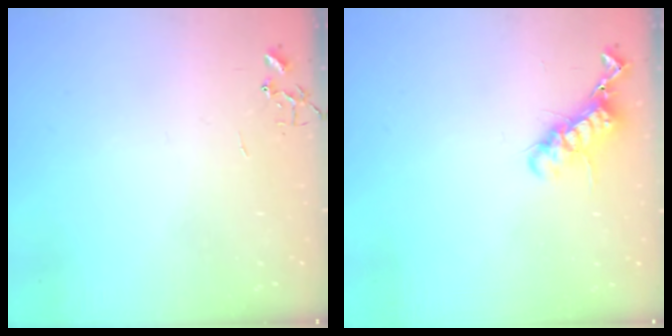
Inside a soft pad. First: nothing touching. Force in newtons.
{"total": 12.0, "press": 11.9, "slide": 0.7}